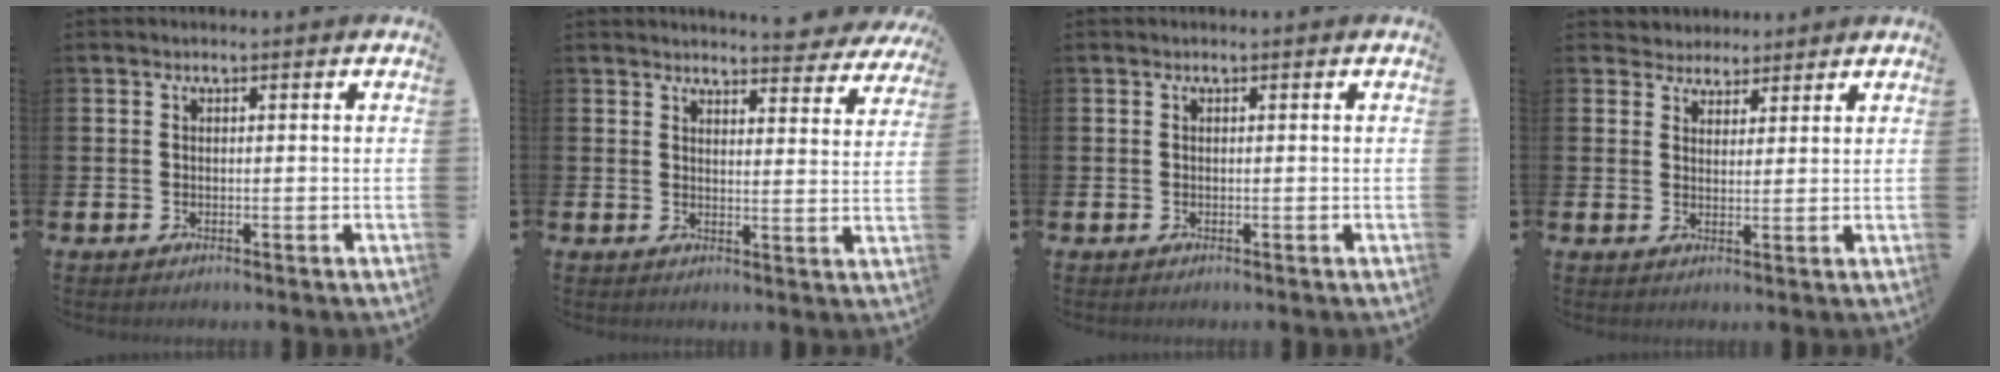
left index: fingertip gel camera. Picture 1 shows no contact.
{"total": 4.1, "force": [4.1, 0.3, 0.3], "torque": [-0.007, -0.027, 0.072]}
{"total": 0.0}
{"total": 3.6, "force": [3.2, 1.6, -0.5], "torque": [-0.007, -0.013, 0.057]}